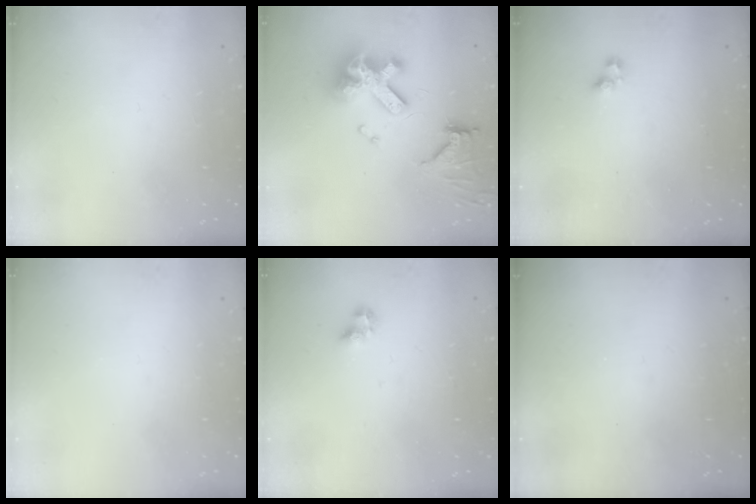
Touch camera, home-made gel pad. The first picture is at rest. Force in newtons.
{"total": 17.4, "press": 17.3, "slide": 1.8}
{"total": 2.9, "press": 2.8, "slide": 0.6}
{"total": 0.0}
{"total": 4.2, "press": 4.2, "slide": 0.5}
{"total": 0.0}